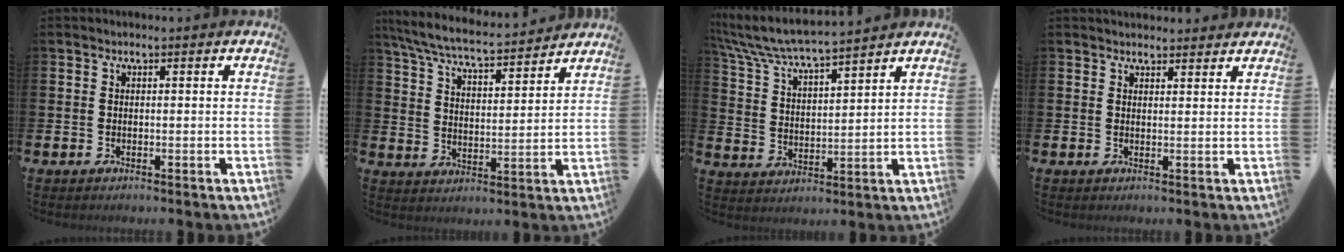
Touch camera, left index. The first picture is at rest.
{"total": 7.0, "force": [6.5, 0.7, 2.4], "torque": [-0.076, -0.044, 0.113]}
{"total": 6.6, "force": [6.3, 0.4, 1.8], "torque": [-0.068, -0.044, 0.109]}
{"total": 2.1, "force": [2.0, 0.5, 0.0], "torque": [0.006, -0.010, 0.036]}